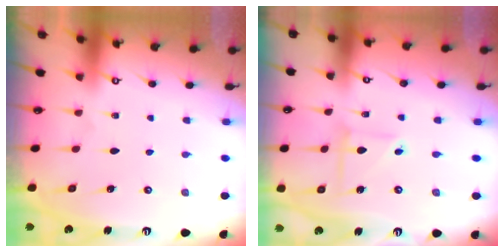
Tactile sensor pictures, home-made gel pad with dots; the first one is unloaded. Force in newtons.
{"total": 4.2, "press": 4.1, "slide": 0.5}